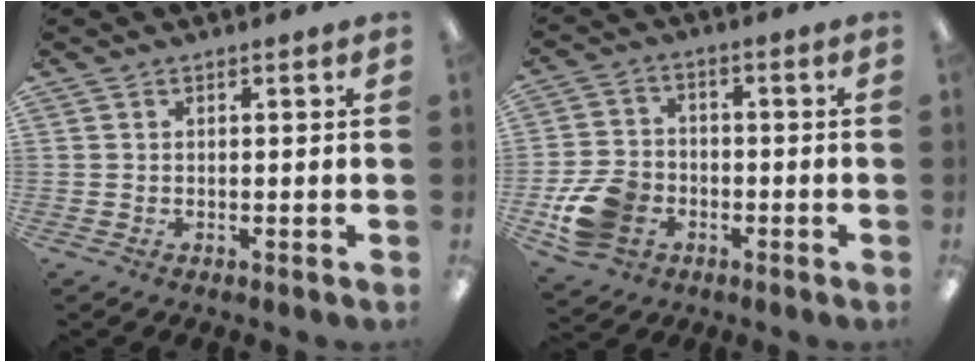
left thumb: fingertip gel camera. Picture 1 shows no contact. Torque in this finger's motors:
{"motor_torque": [0.38, 2.49, 0.18, -0.01, 0.08]}